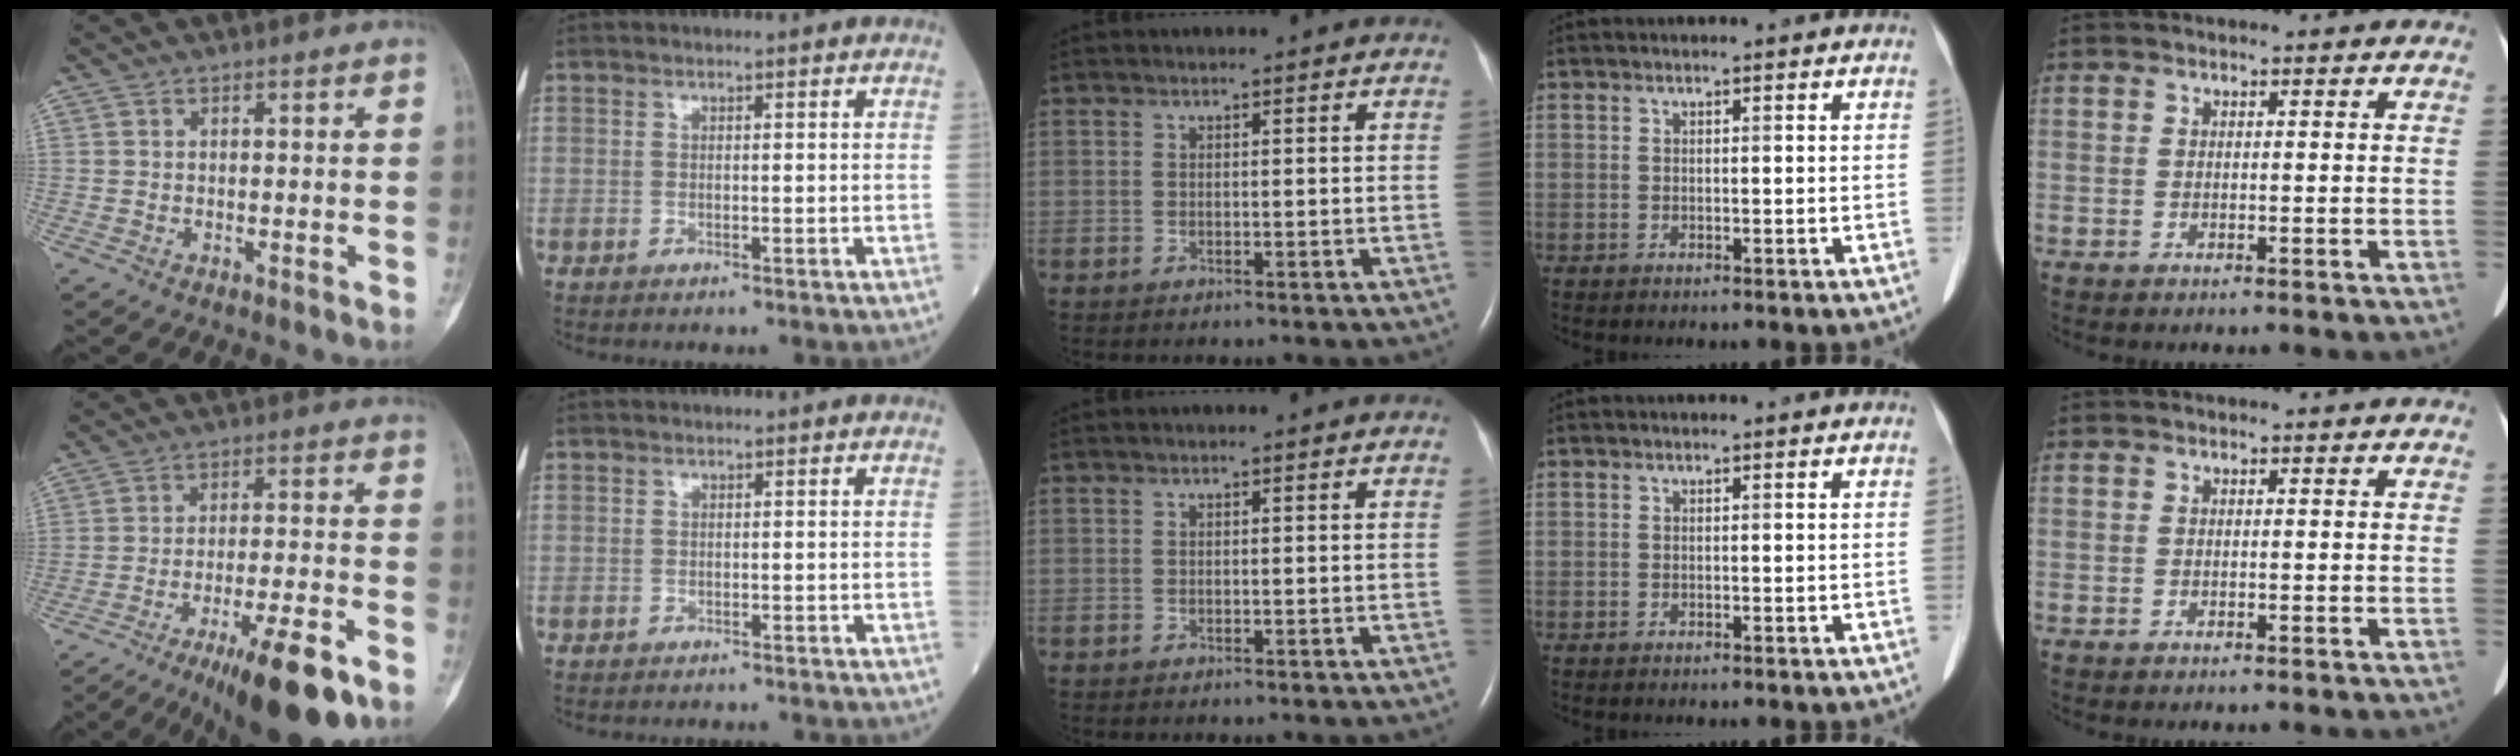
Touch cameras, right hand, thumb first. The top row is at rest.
{"thumb": {"total": 16.0, "force": [-9.7, 3.1, 12.3], "torque": [-0.181, 0.042, -0.151]}, "index": {"total": 2.9, "force": [-2.8, 0.9, 0.3], "torque": [0.004, -0.004, -0.038]}}